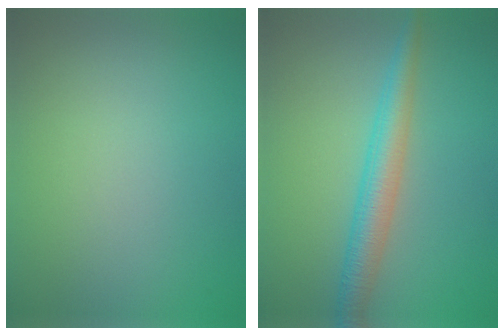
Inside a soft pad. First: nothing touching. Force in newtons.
{"total": 3.7, "press": 3.7, "slide": 0.0}